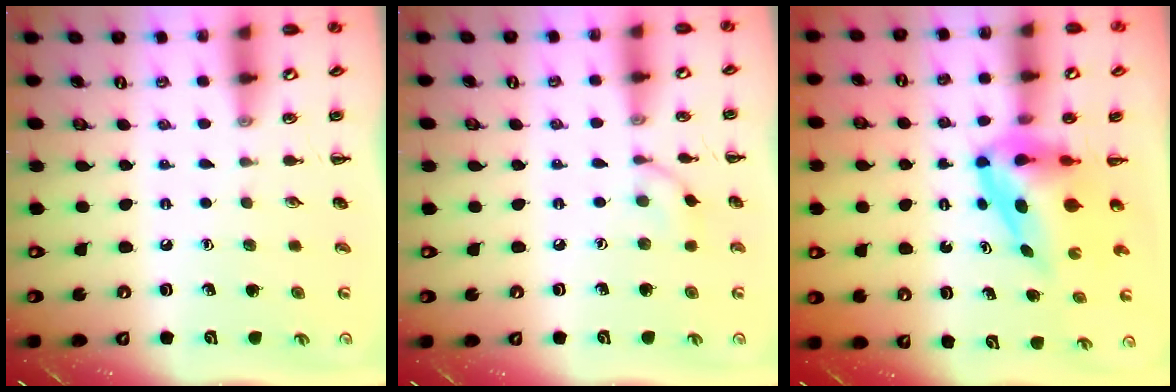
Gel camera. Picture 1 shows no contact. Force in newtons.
{"total": 5.7, "press": 5.5, "slide": 1.2}
{"total": 5.8, "press": 5.6, "slide": 1.7}